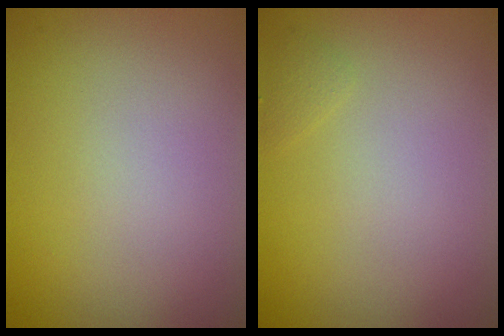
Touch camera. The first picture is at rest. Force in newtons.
{"total": 0.5, "press": 0.5, "slide": 0.1}